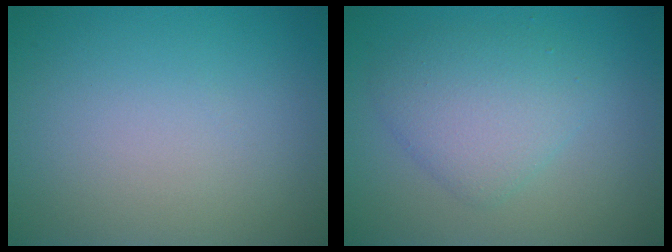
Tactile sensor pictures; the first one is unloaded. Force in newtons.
{"total": 3.8, "press": 3.8, "slide": 0.3}